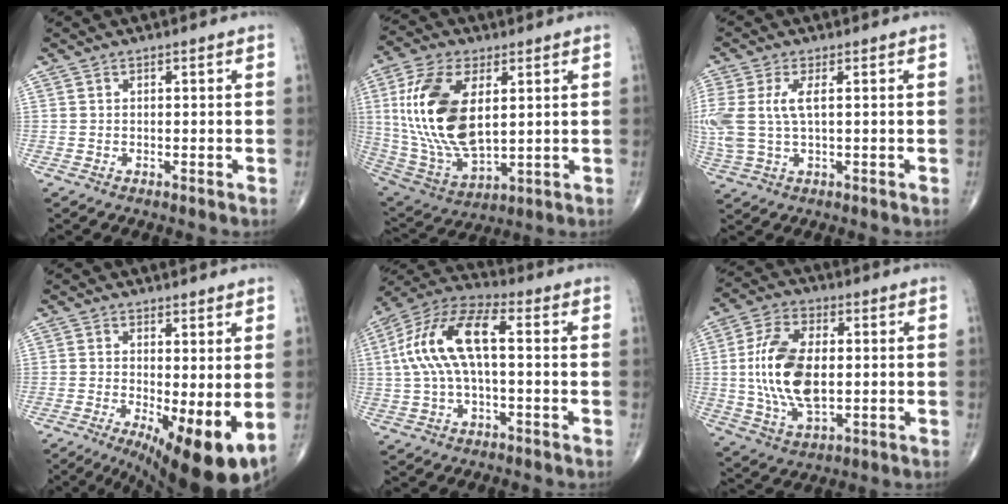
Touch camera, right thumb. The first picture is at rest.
{"total": 20.1, "force": [3.7, 10.4, 16.8], "torque": [-0.338, -0.021, 0.078]}
{"total": 9.0, "force": [1.3, 4.1, 8.0], "torque": [-0.216, 0.008, 0.034]}
{"total": 12.3, "force": [-2.6, 3.6, 11.4], "torque": [-0.174, -0.023, -0.027]}
{"total": 14.0, "force": [1.1, 5.8, 12.7], "torque": [-0.271, 0.044, 0.014]}
{"total": 15.4, "force": [0.3, 8.2, 13.0], "torque": [-0.255, 0.000, 0.008]}